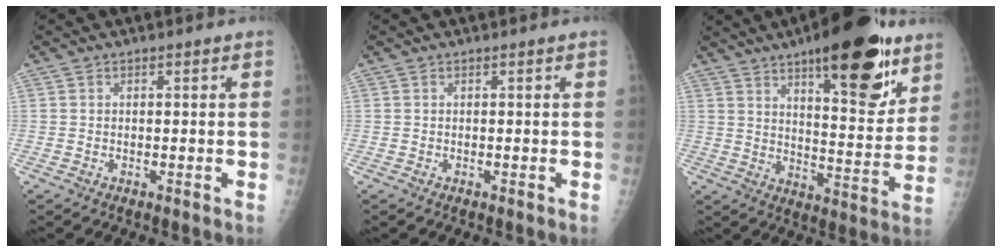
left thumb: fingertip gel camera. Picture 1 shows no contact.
{"total": 0.0}
{"total": 21.4, "force": [12.6, 7.1, 15.7], "torque": [-0.188, -0.066, 0.187]}